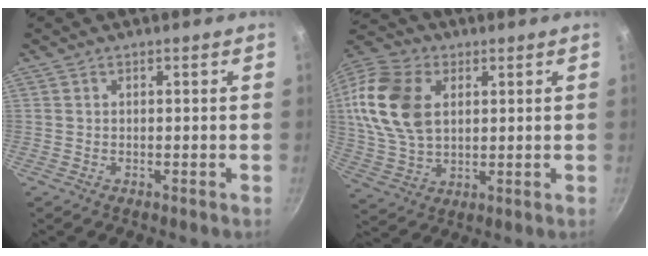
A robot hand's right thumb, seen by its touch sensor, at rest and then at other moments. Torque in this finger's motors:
{"motor_torque": [-1.21, 1.76, 1.26, -0.20, 0.19]}